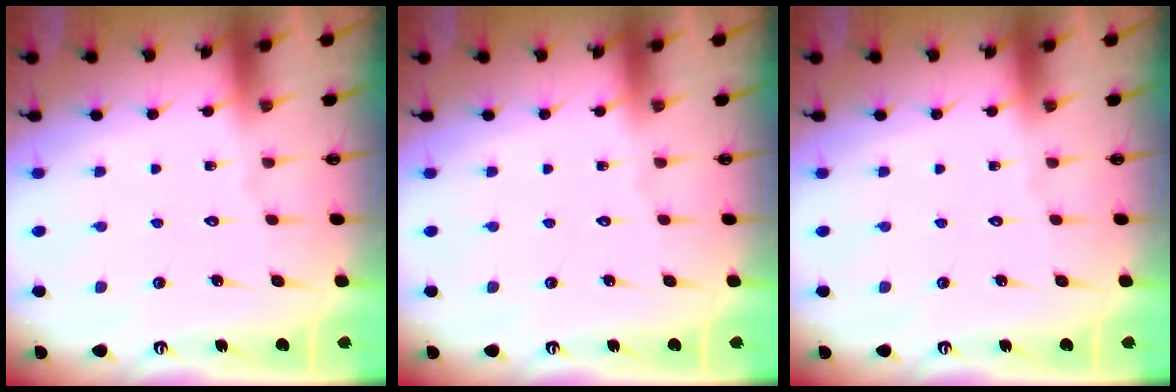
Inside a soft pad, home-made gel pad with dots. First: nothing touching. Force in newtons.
{"total": 0.0}
{"total": 0.0}